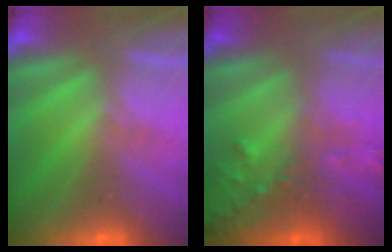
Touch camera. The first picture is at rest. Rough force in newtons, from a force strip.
{"total": 6.1}